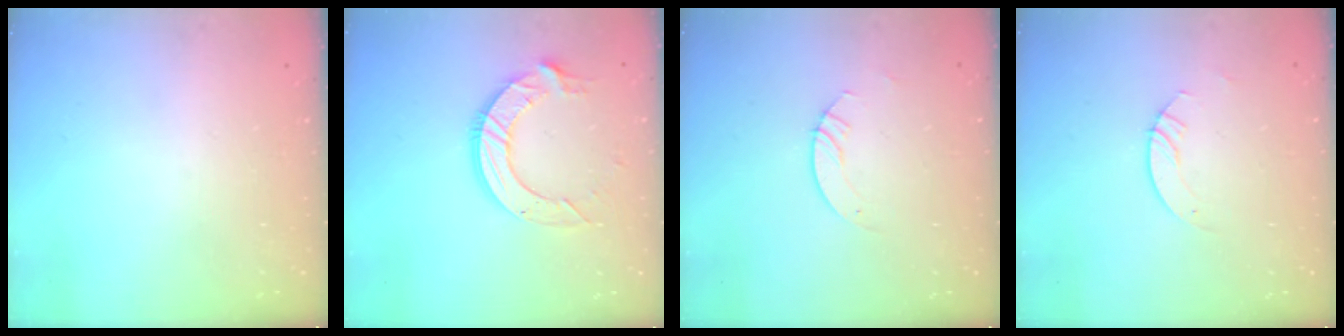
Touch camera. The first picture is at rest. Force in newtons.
{"total": 11.3, "press": 11.2, "slide": 1.1}
{"total": 2.1, "press": 2.1, "slide": 0.2}
{"total": 2.1, "press": 2.1, "slide": 0.2}